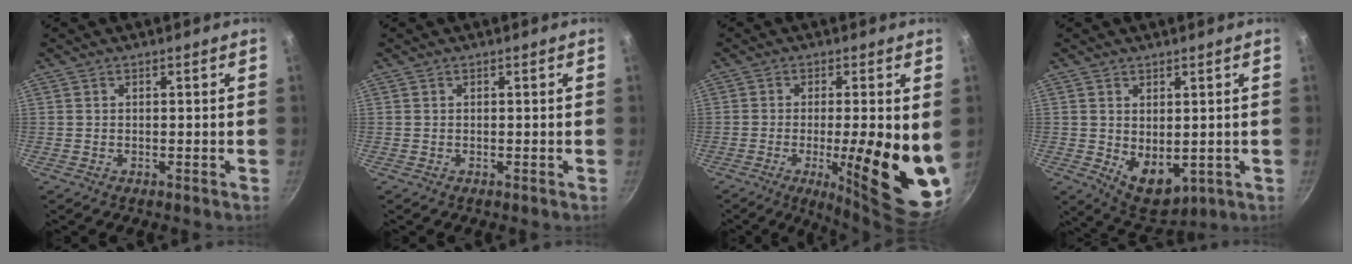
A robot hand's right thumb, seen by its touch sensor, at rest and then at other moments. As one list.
[{"total": 0.0}, {"total": 17.4, "force": [-2.2, 4.4, 16.7], "torque": [-0.216, -0.024, -0.027]}, {"total": 7.7, "force": [0.2, 5.0, 5.8], "torque": [-0.066, -0.020, 0.023]}]